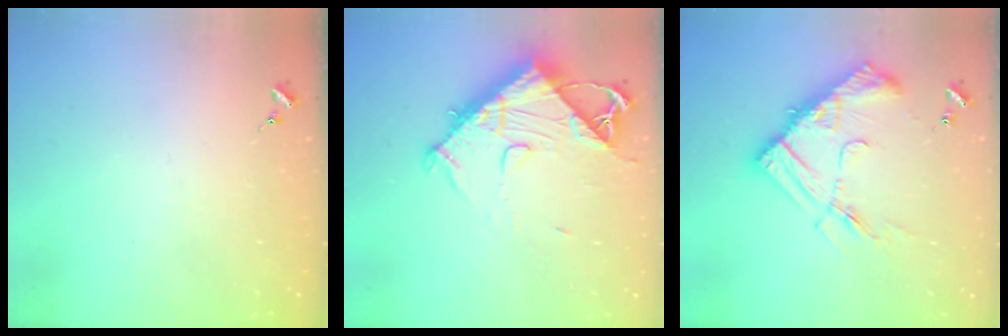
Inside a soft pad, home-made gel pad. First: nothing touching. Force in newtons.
{"total": 12.5, "press": 12.5, "slide": 1.3}
{"total": 16.6, "press": 16.6, "slide": 1.1}